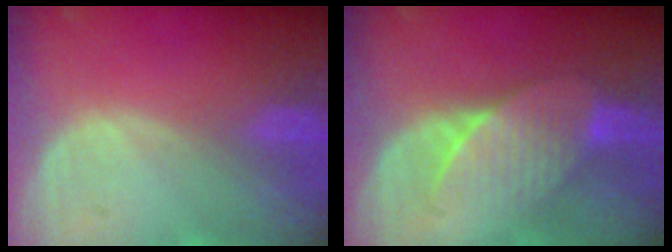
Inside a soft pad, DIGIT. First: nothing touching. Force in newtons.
{"total": 7.3, "press": 6.9, "slide": 2.5}